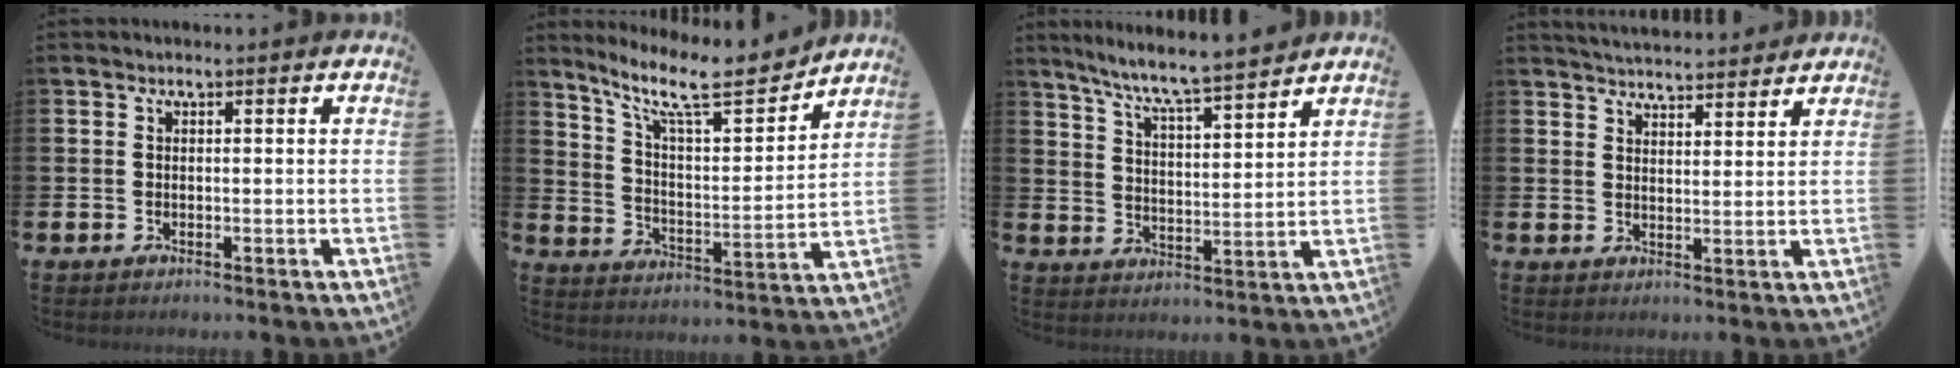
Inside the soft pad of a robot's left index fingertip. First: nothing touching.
{"total": 11.3, "force": [9.5, 2.2, 5.8], "torque": [-0.134, -0.059, 0.163]}
{"total": 7.4, "force": [7.0, -0.3, 2.4], "torque": [-0.078, -0.046, 0.121]}
{"total": 4.3, "force": [4.2, 0.3, 0.0], "torque": [-0.012, -0.027, 0.077]}